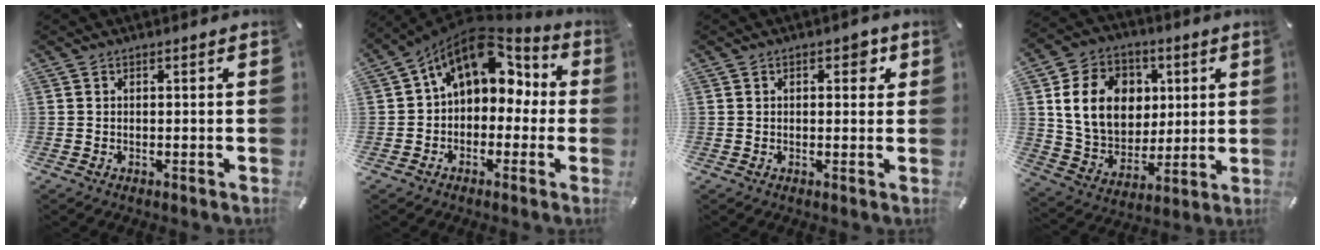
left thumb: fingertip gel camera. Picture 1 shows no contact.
{"total": 13.3, "force": [5.5, 9.2, 7.8], "torque": [-0.127, -0.027, 0.098]}
{"total": 3.1, "force": [0.9, 1.8, 2.4], "torque": [-0.027, 0.000, 0.007]}
{"total": 16.1, "force": [4.0, 13.5, 7.9], "torque": [-0.148, 0.004, 0.081]}